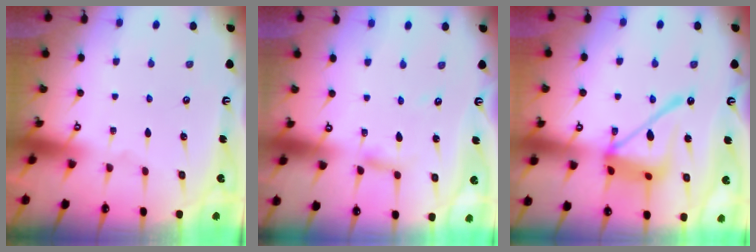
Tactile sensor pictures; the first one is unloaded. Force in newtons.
{"total": 3.4, "press": 3.4, "slide": 0.3}
{"total": 17.0, "press": 17.0, "slide": 1.5}